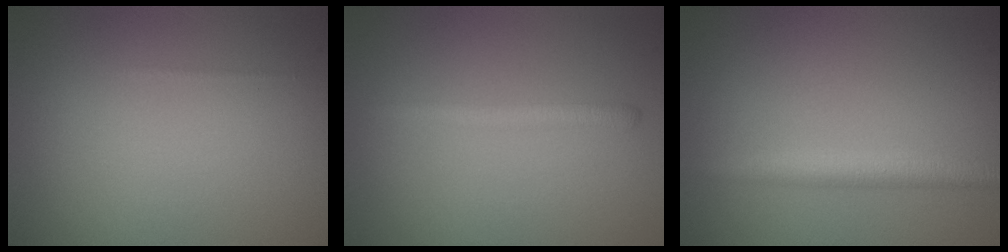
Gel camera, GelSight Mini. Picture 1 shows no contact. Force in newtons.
{"total": 1.7, "press": 1.7, "slide": 0.2}
{"total": 2.7, "press": 2.7, "slide": 0.0}